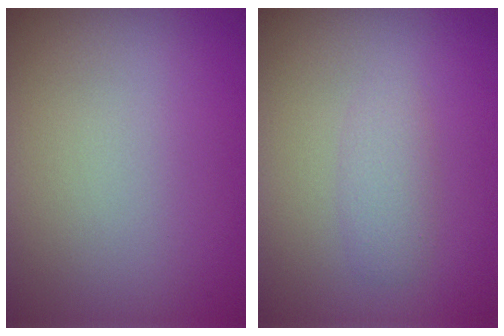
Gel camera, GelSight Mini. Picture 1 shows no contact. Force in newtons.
{"total": 1.7, "press": 1.7, "slide": 0.1}